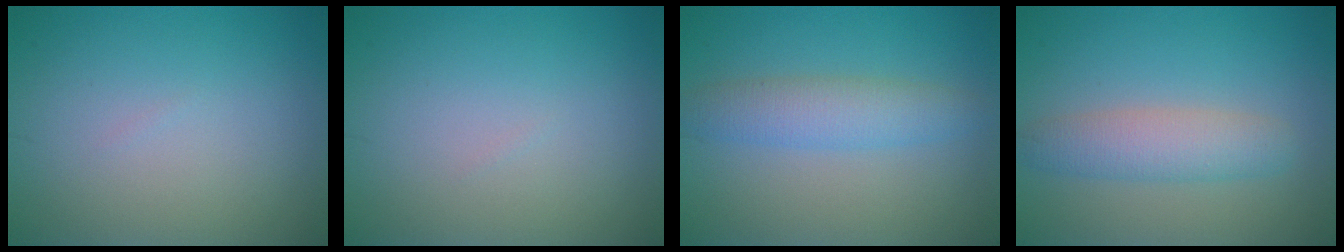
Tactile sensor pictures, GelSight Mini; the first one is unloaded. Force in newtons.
{"total": 0.0}
{"total": 3.4, "press": 3.4, "slide": 0.1}
{"total": 3.5, "press": 3.5, "slide": 0.1}